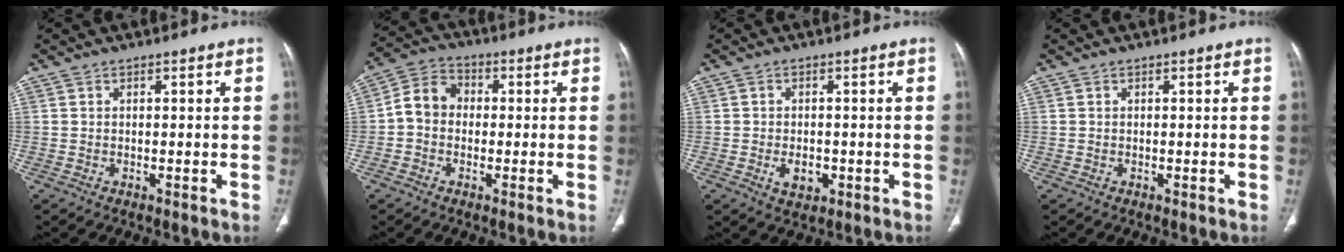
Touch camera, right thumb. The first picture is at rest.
{"total": 7.1, "force": [-0.5, 5.9, 3.8], "torque": [-0.053, 0.026, -0.025]}
{"total": 4.2, "force": [-1.2, 2.8, 3.0], "torque": [-0.040, 0.001, -0.011]}
{"total": 0.0}